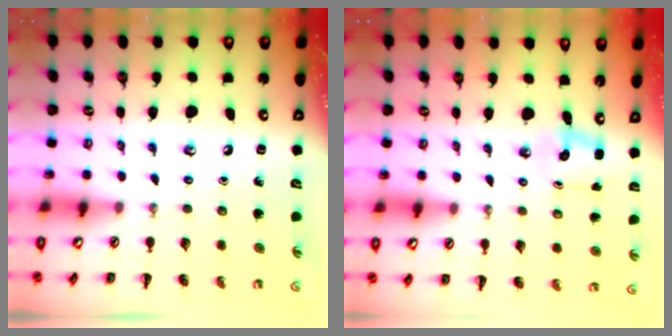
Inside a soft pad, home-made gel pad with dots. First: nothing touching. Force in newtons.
{"total": 2.4, "press": 2.4, "slide": 0.6}